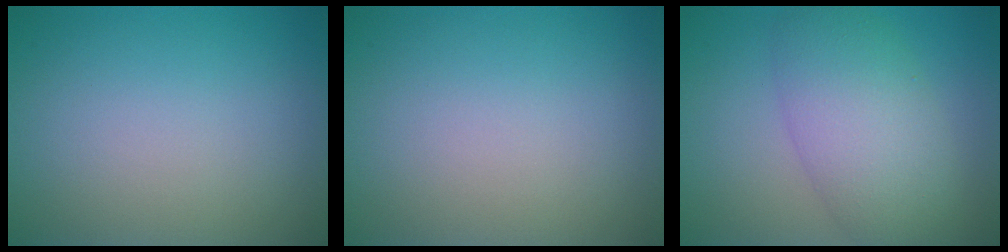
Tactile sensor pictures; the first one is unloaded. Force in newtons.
{"total": 0.0}
{"total": 6.5, "press": 6.5, "slide": 0.1}